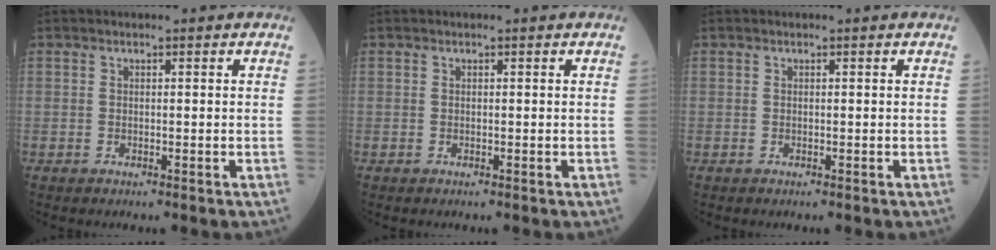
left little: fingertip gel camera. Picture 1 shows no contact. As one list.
[{"total": 0.0}, {"total": 0.0}]